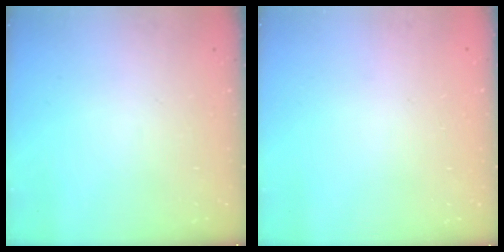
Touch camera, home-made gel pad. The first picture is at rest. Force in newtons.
{"total": 0.0}